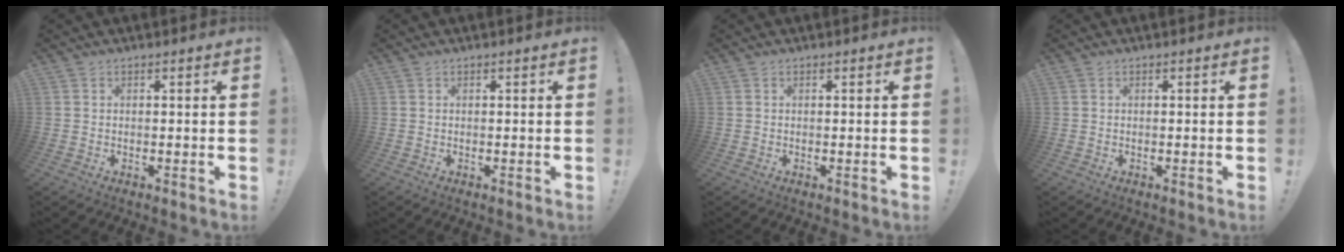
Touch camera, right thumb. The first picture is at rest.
{"total": 0.0}
{"total": 0.0}
{"total": 0.0}